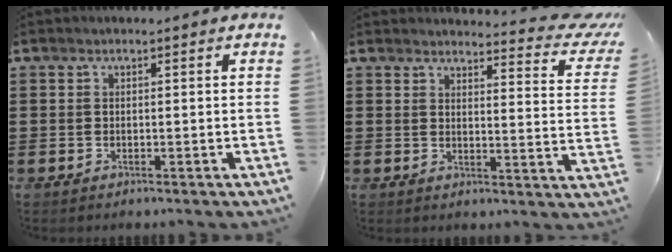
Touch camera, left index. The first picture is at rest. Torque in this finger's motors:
{"motor_torque": [2.14, 0.00, 0.11, 0.01]}